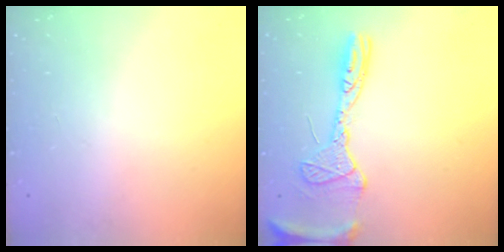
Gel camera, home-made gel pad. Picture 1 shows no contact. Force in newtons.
{"total": 14.7, "press": 14.6, "slide": 1.4}